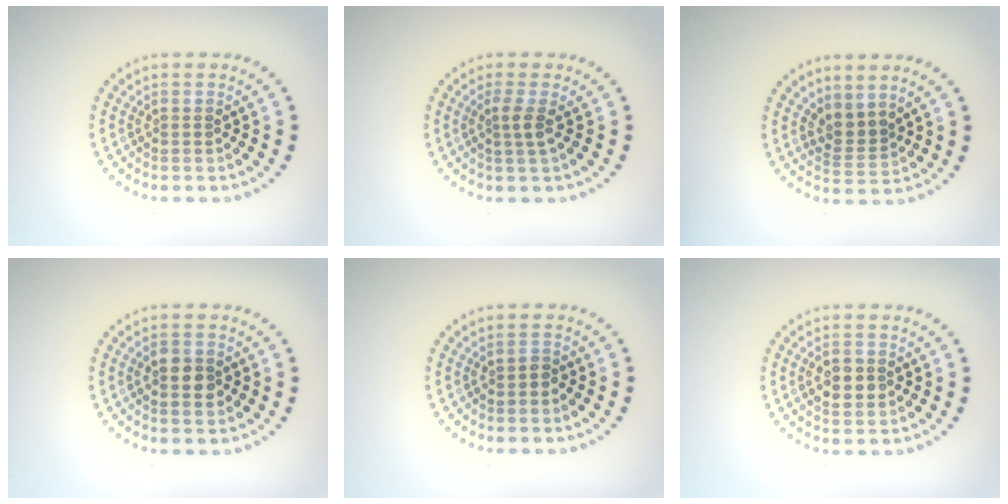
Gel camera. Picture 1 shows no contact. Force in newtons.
{"total": 1.6, "press": 1.1, "slide": 1.1}
{"total": 2.1, "press": 1.4, "slide": 1.6}
{"total": 2.6, "press": 2.6, "slide": 0.2}
{"total": 0.8, "press": 0.8, "slide": 0.2}
{"total": 2.3, "press": 2.3, "slide": 0.2}